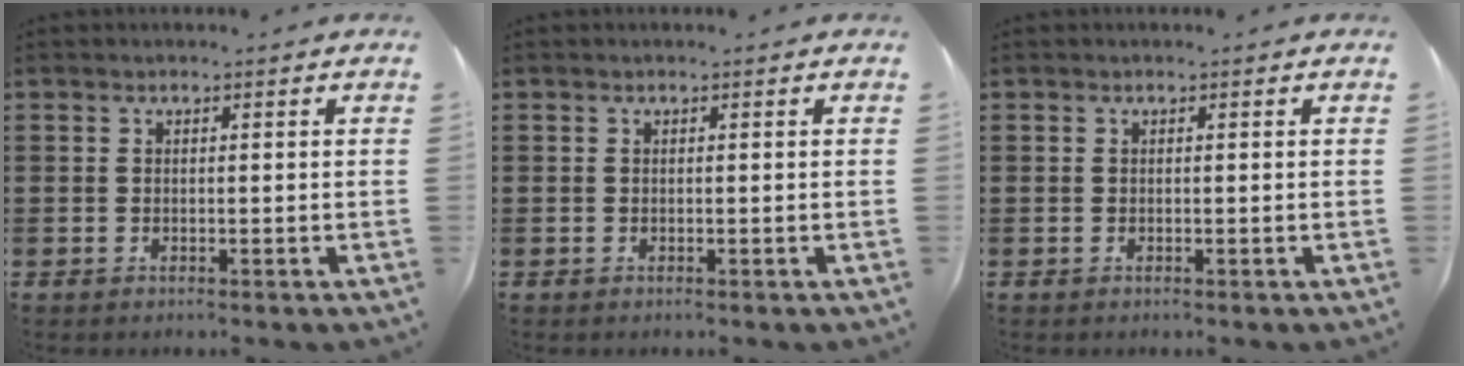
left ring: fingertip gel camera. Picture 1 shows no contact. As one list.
[{"total": 0.0}, {"total": 0.0}]